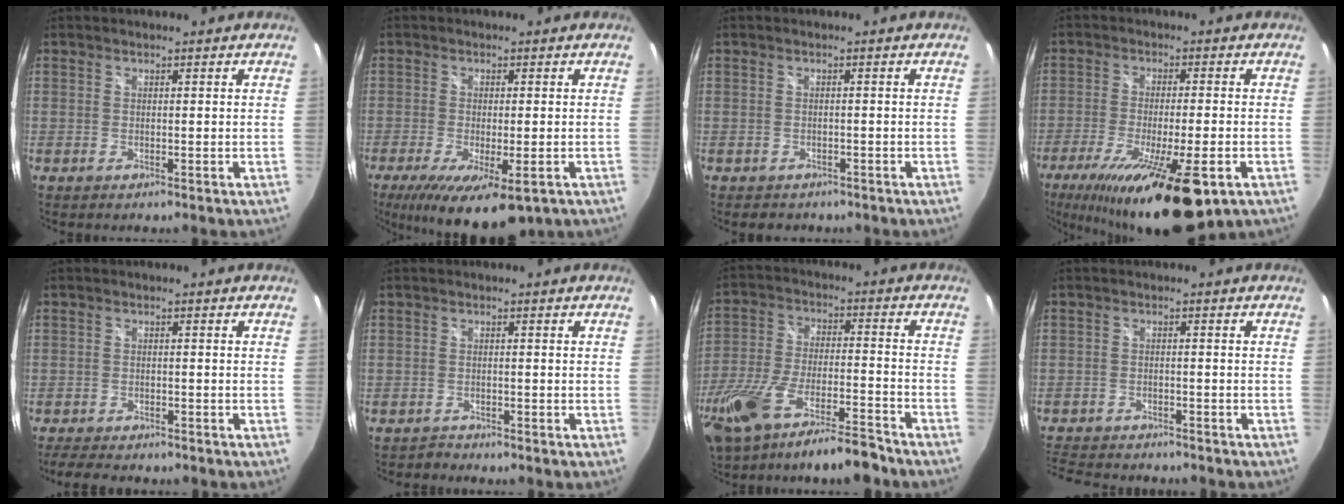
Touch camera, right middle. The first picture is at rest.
{"total": 12.3, "force": [-6.7, 4.0, 9.5], "torque": [-0.179, -0.043, -0.100]}
{"total": 2.5, "force": [-1.8, 1.6, 0.6], "torque": [-0.016, -0.005, -0.023]}
{"total": 20.2, "force": [-11.7, 5.0, 15.7], "torque": [-0.284, -0.062, -0.182]}
{"total": 6.3, "force": [-5.6, 1.7, 2.3], "torque": [-0.061, -0.014, -0.088]}
{"total": 1.5, "force": [-1.5, 0.4, -0.3], "torque": [0.001, 0.002, -0.026]}
{"total": 18.7, "force": [-14.1, 4.0, 11.6], "torque": [-0.247, -0.043, -0.236]}
{"total": 10.1, "force": [-9.0, 3.3, 3.2], "torque": [-0.091, -0.008, -0.146]}